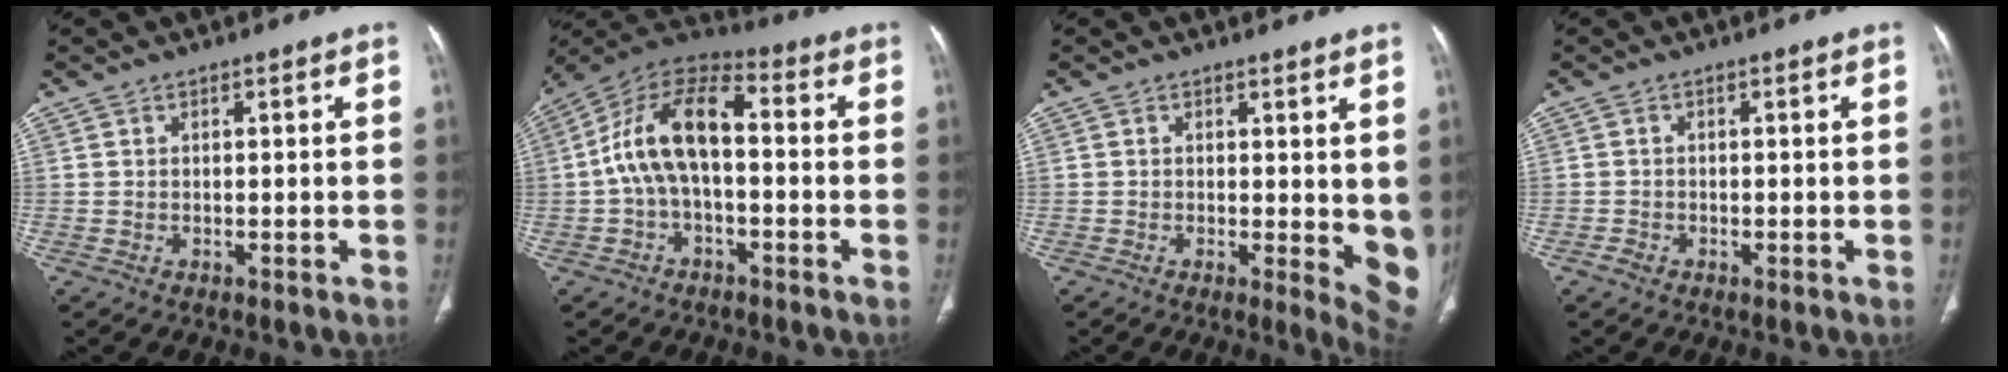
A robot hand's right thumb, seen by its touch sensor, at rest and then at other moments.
{"total": 13.3, "force": [-0.6, 7.0, 11.3], "torque": [-0.204, 0.047, -0.022]}
{"total": 7.3, "force": [0.5, 2.7, 6.8], "torque": [-0.074, -0.017, 0.007]}
{"total": 1.0, "force": [-0.6, 0.7, 0.4], "torque": [-0.006, 0.002, -0.015]}